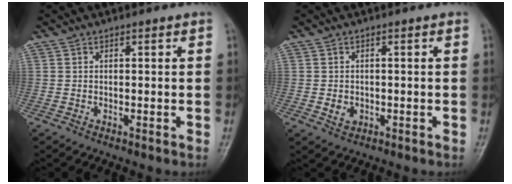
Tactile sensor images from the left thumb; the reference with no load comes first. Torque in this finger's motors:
{"motor_torque": [0.00, 0.01, 0.01, -0.01, 0.00]}